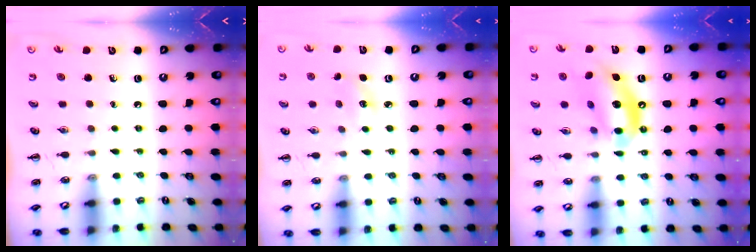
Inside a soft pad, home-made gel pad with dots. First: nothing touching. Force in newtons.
{"total": 3.7, "press": 3.6, "slide": 0.9}
{"total": 13.8, "press": 13.3, "slide": 3.7}